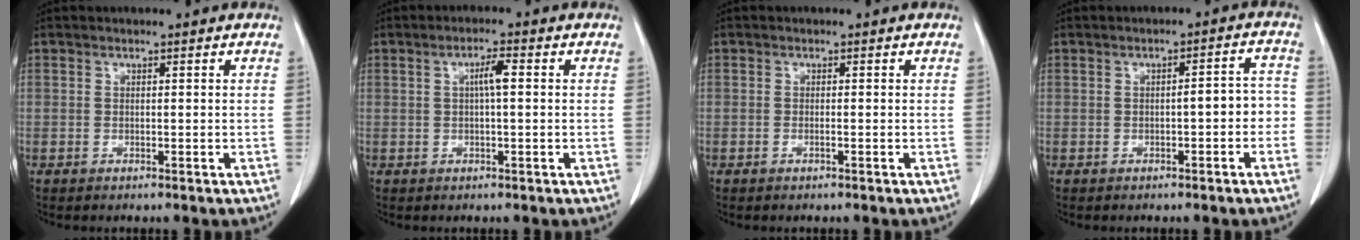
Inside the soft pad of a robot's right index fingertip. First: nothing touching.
{"total": 3.2, "force": [0.4, 0.4, 3.1], "torque": [-0.055, 0.007, 0.006]}
{"total": 0.6, "force": [-0.3, 0.0, 0.5], "torque": [-0.008, 0.001, -0.005]}
{"total": 4.2, "force": [-1.2, 1.4, 3.8], "torque": [-0.046, 0.024, -0.016]}